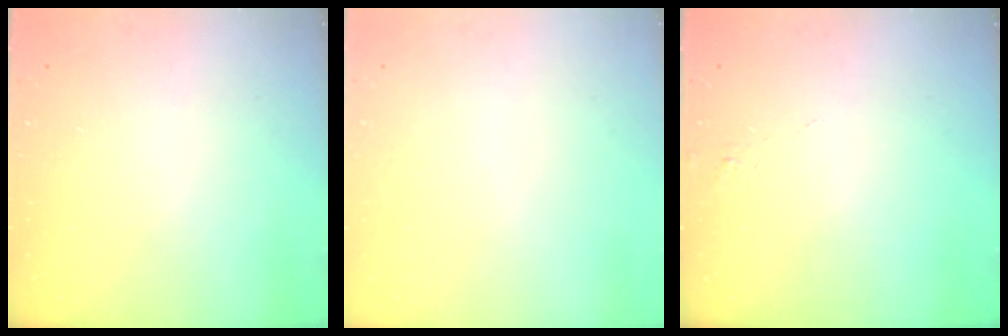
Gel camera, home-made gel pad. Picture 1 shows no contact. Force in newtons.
{"total": 0.0}
{"total": 4.6, "press": 4.5, "slide": 0.4}